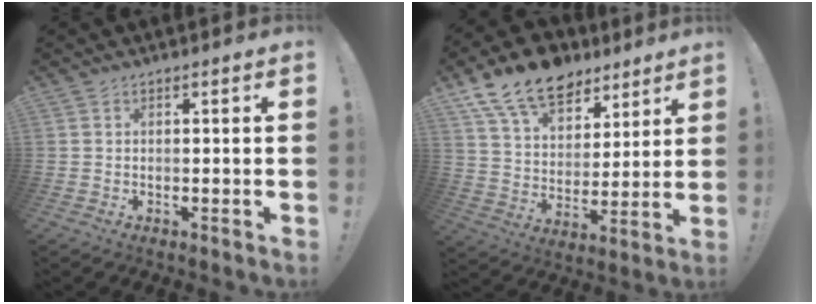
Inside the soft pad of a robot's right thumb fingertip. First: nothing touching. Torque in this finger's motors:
{"motor_torque": [0.29, 1.37, 0.32, 0.11, 0.45]}